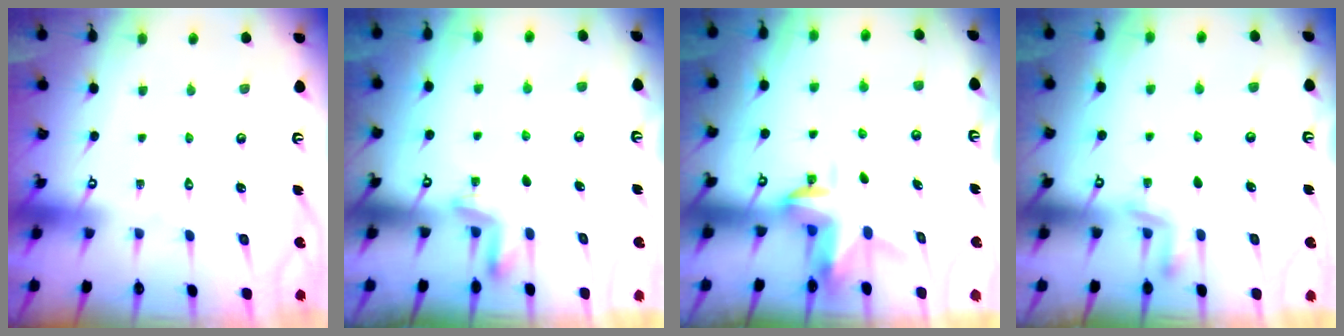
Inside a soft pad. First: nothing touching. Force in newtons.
{"total": 3.2, "press": 3.2, "slide": 0.5}
{"total": 3.1, "press": 3.0, "slide": 0.4}
{"total": 4.3, "press": 4.2, "slide": 0.9}